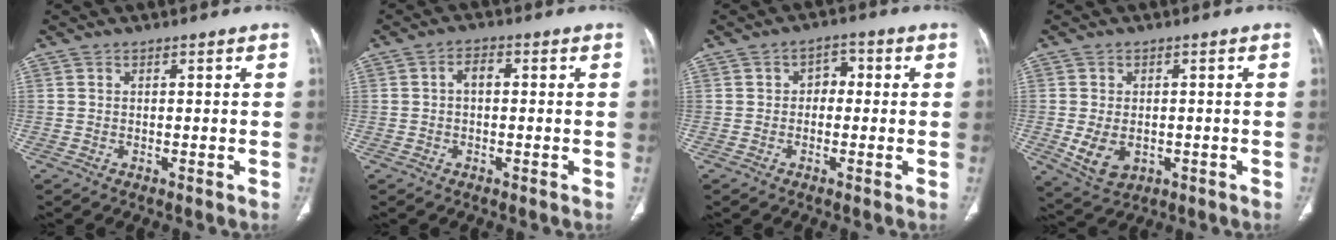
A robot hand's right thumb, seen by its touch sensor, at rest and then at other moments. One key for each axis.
{"total": 2.8, "fx": 0.1, "fy": 1.6, "fz": 2.2, "tx": -0.035, "ty": 0.012, "tz": -0.002}
{"total": 0.9, "fx": 0.3, "fy": 0.7, "fz": 0.6, "tx": -0.003, "ty": 0.001, "tz": 0.003}
{"total": 6.5, "fx": -1.4, "fy": 4.6, "fz": 4.5, "tx": -0.073, "ty": -0.002, "tz": -0.006}